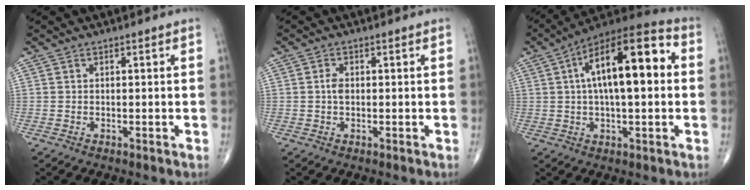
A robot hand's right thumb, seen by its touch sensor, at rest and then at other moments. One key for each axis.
{"total": 1.8, "fx": 0.0, "fy": 1.1, "fz": 1.4, "tx": -0.025, "ty": 0.002, "tz": -0.004}
{"total": 18.7, "fx": 3.0, "fy": 7.2, "fz": 17.0, "tx": -0.263, "ty": 0.030, "tz": 0.037}